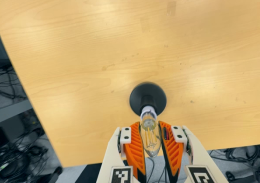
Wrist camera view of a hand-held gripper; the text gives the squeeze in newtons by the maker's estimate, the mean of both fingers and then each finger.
{"total": 20.7, "left": 23.3, "right": 18.0}